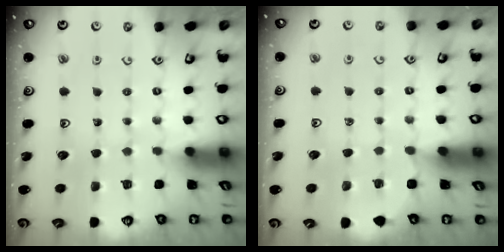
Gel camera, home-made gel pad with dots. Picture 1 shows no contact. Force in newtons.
{"total": 3.4, "press": 3.4, "slide": 0.4}